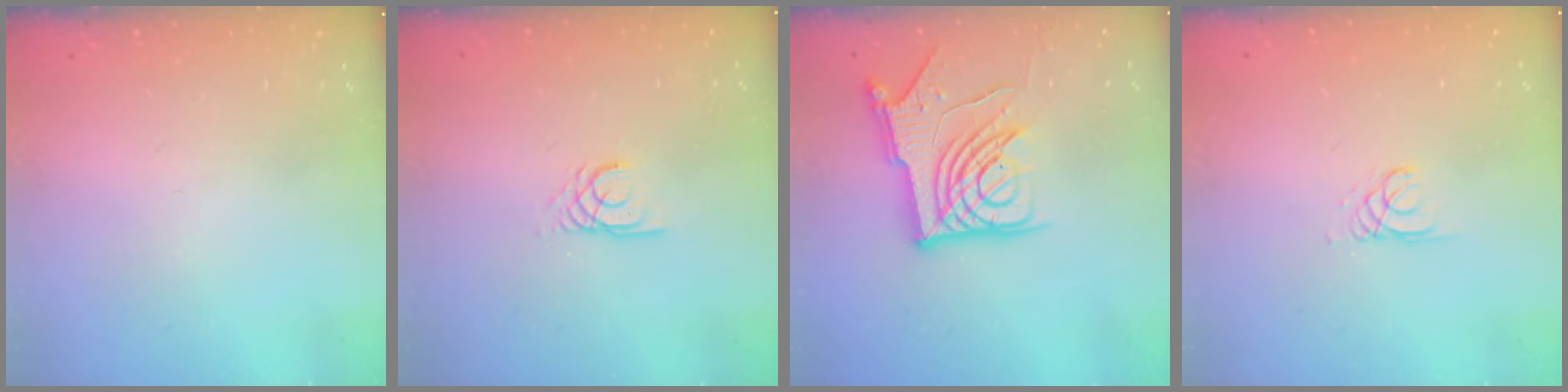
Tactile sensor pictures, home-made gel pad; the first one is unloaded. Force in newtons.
{"total": 2.4, "press": 2.4, "slide": 0.2}
{"total": 14.9, "press": 14.8, "slide": 1.8}
{"total": 1.3, "press": 1.3, "slide": 0.1}